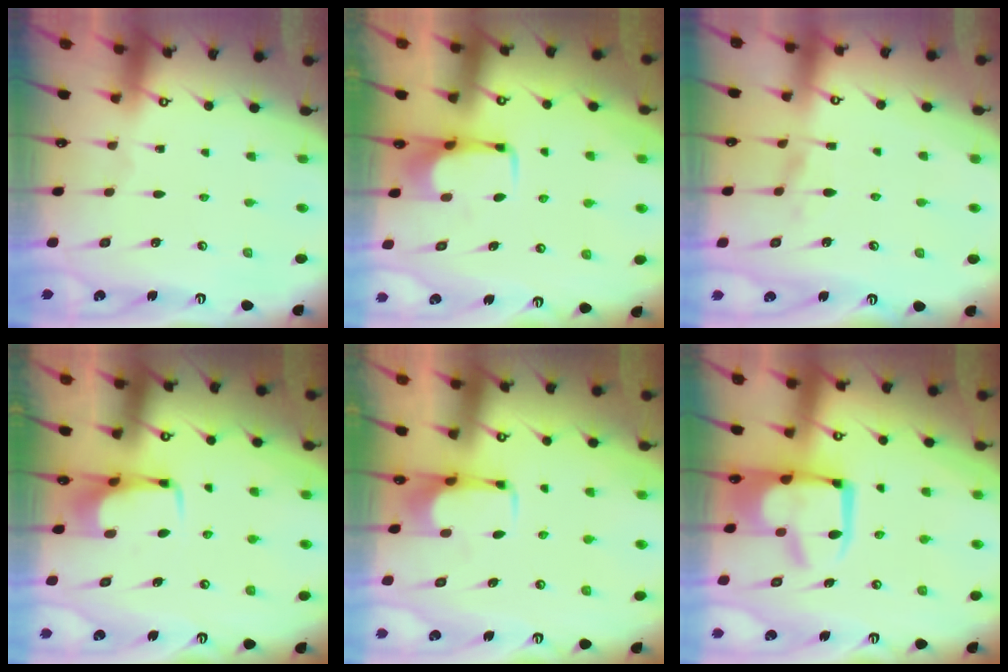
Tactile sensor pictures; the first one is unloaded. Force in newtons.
{"total": 1.7, "press": 1.6, "slide": 0.5}
{"total": 2.3, "press": 2.1, "slide": 1.0}
{"total": 3.2, "press": 3.2, "slide": 0.4}
{"total": 2.1, "press": 2.0, "slide": 0.7}
{"total": 12.1, "press": 12.1, "slide": 1.1}